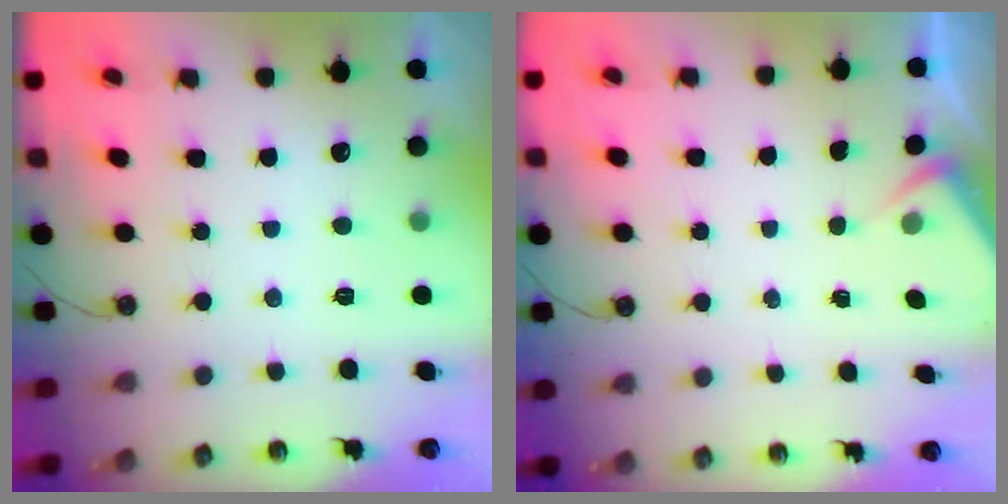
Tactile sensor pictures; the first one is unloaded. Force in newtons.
{"total": 2.6, "press": 2.5, "slide": 0.5}